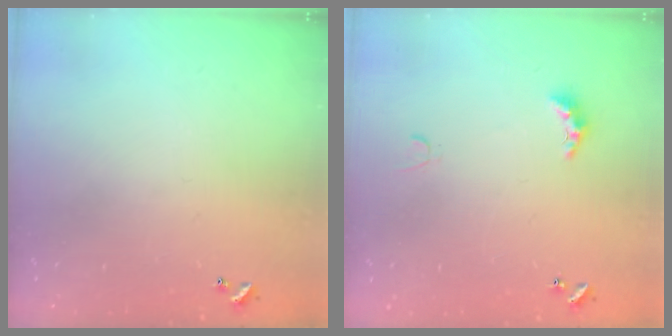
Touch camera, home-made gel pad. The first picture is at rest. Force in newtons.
{"total": 2.9, "press": 2.8, "slide": 0.6}